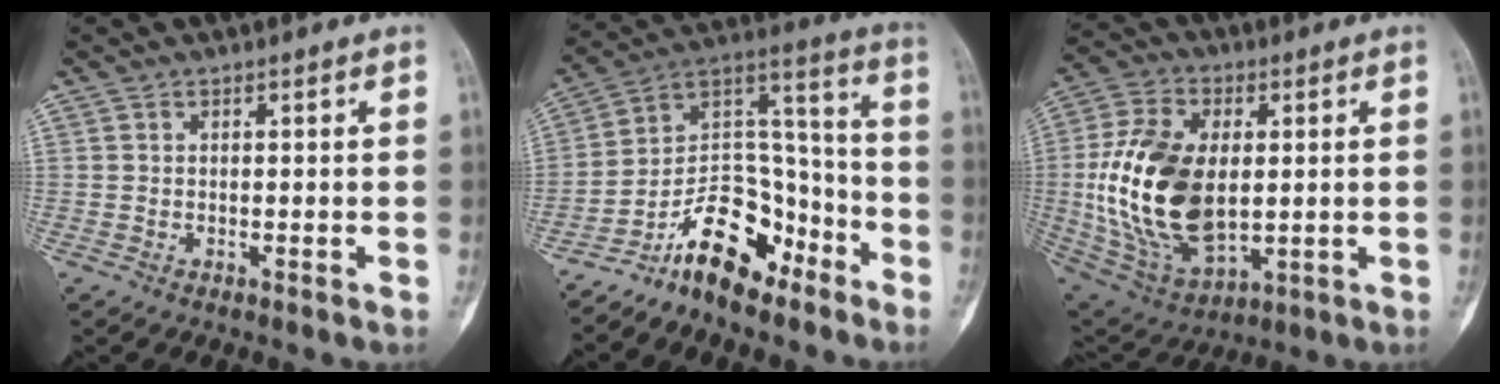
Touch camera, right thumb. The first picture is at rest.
{"total": 14.8, "force": [-10.2, 7.4, 7.9], "torque": [-0.100, 0.108, -0.186]}
{"total": 21.5, "force": [0.6, 12.8, 17.3], "torque": [-0.334, -0.010, 0.027]}